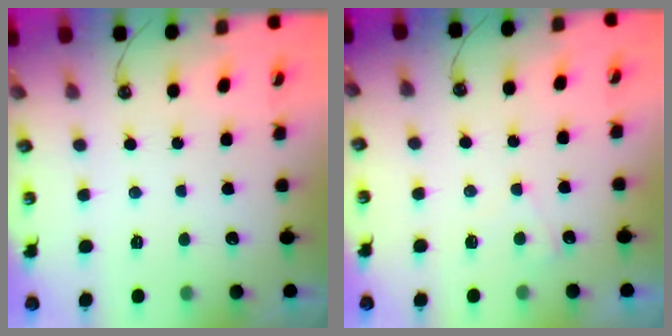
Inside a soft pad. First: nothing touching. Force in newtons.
{"total": 5.4, "press": 5.4, "slide": 0.3}